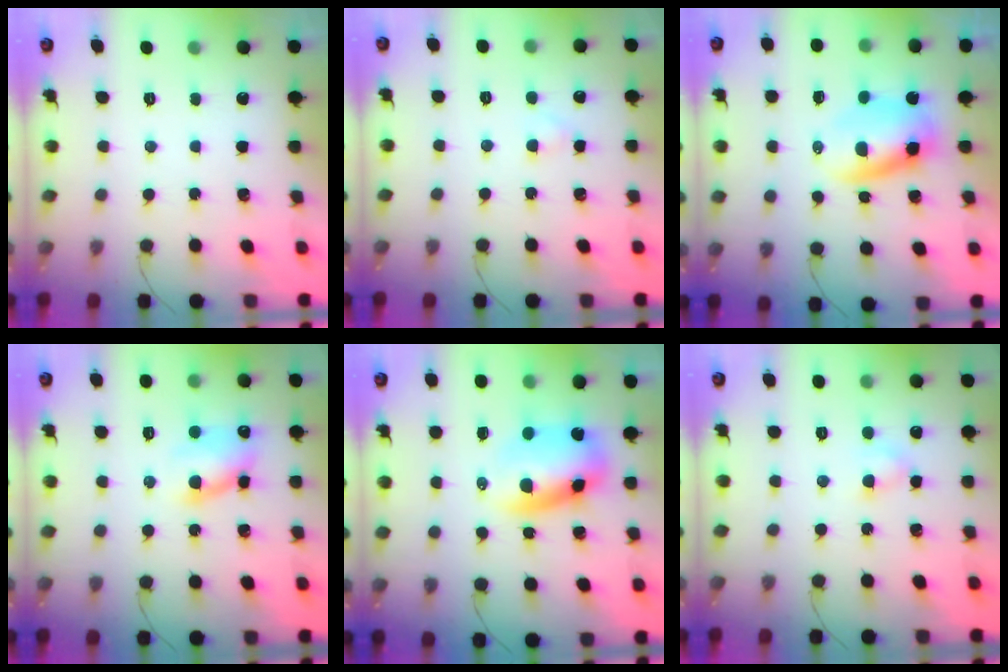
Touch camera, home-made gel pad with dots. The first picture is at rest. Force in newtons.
{"total": 1.6, "press": 1.4, "slide": 0.7}
{"total": 5.8, "press": 5.7, "slide": 1.2}
{"total": 8.8, "press": 8.7, "slide": 1.4}
{"total": 9.1, "press": 8.8, "slide": 2.4}
{"total": 4.0, "press": 3.8, "slide": 1.2}